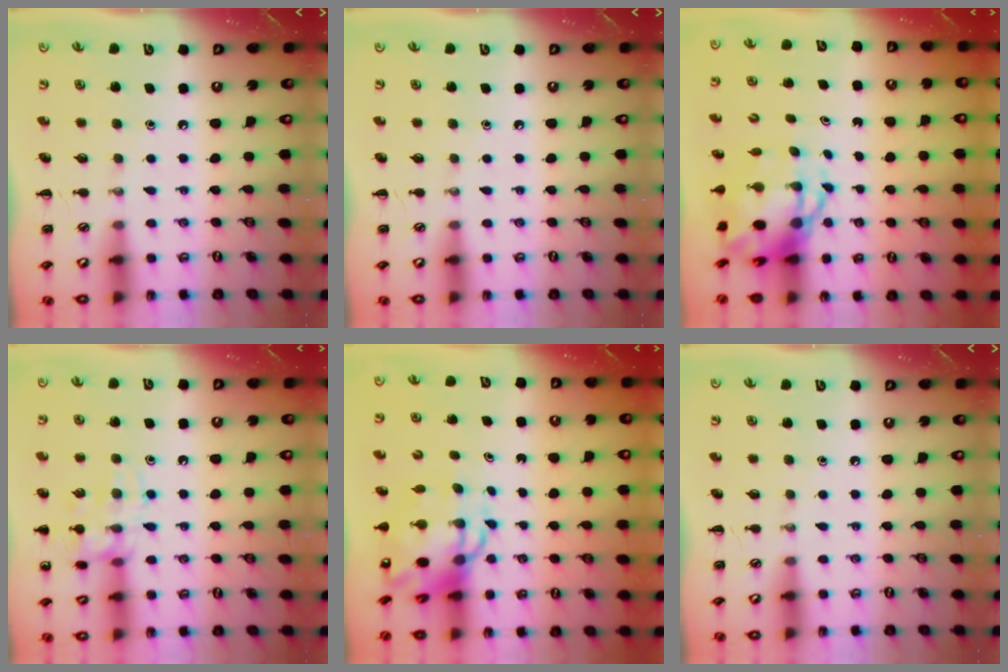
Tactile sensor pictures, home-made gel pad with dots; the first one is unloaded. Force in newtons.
{"total": 0.0}
{"total": 6.6, "press": 6.4, "slide": 1.8}
{"total": 13.8, "press": 13.7, "slide": 1.5}
{"total": 8.2, "press": 7.8, "slide": 2.4}
{"total": 0.0}